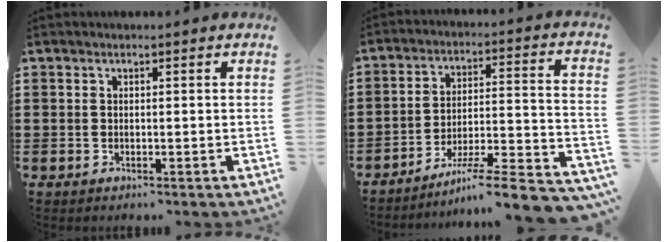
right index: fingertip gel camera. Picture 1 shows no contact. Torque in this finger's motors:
{"motor_torque": [1.37, 0.77, 0.21, 0.01]}